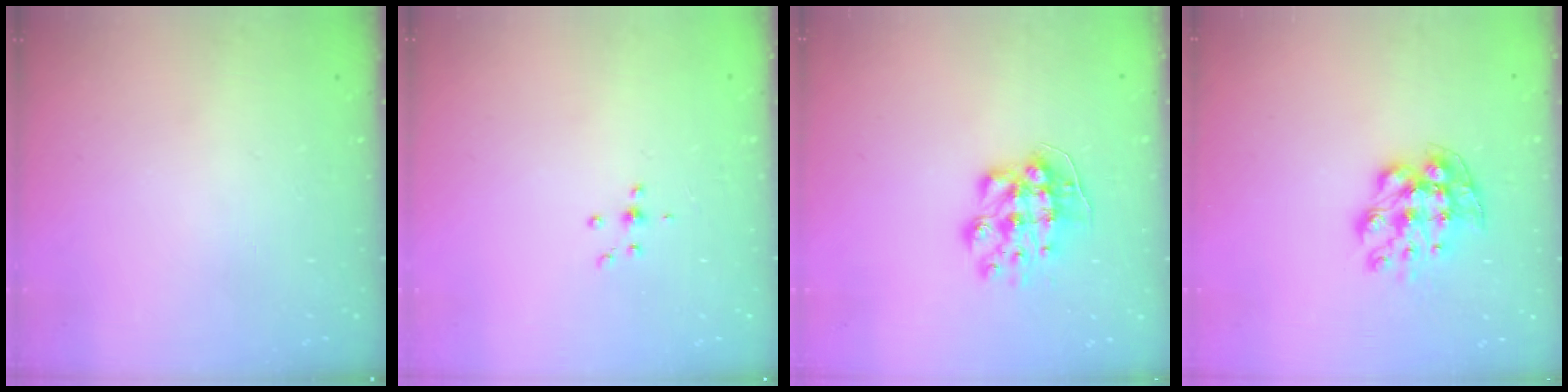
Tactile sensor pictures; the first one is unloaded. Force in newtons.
{"total": 3.7, "press": 3.7, "slide": 0.7}
{"total": 9.2, "press": 9.2, "slide": 0.4}
{"total": 9.5, "press": 9.4, "slide": 0.9}